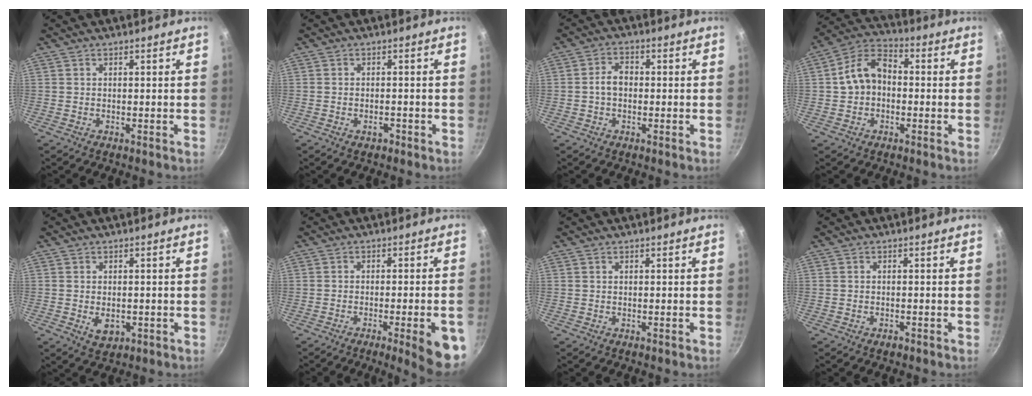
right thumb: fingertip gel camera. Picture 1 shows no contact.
{"total": 1.6, "force": [-1.0, 0.9, 0.9], "torque": [-0.010, 0.010, -0.012]}
{"total": 4.0, "force": [-0.4, 2.8, 2.8], "torque": [-0.038, 0.017, -0.012]}
{"total": 9.6, "force": [-0.4, 7.2, 6.4], "torque": [-0.094, 0.038, -0.021]}
{"total": 4.2, "force": [-0.8, 2.8, 3.0], "torque": [-0.039, -0.003, -0.005]}
{"total": 10.4, "force": [-4.3, 2.1, 9.3], "torque": [-0.099, 0.017, -0.054]}
{"total": 0.0}
{"total": 1.2, "force": [-0.8, 0.6, 0.6], "torque": [-0.014, 0.007, -0.013]}